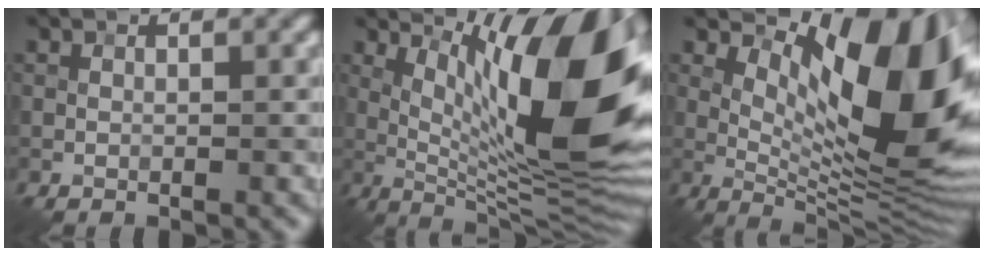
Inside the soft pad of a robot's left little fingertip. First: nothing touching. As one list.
[{"total": 15.1, "force": [3.6, 4.3, 14.1], "torque": [-0.176, 0.004, 0.058]}, {"total": 12.6, "force": [3.5, 4.9, 11.1], "torque": [-0.162, -0.001, 0.063]}]